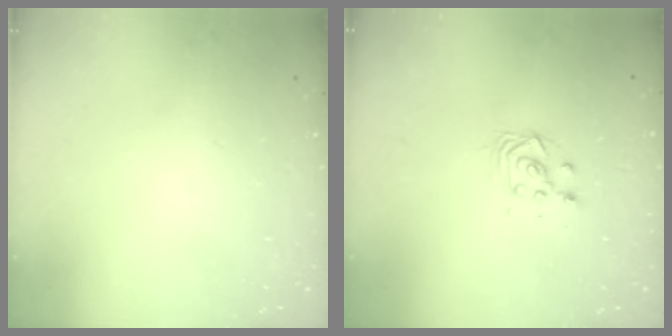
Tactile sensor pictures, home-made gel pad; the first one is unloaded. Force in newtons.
{"total": 4.3, "press": 4.3, "slide": 0.6}